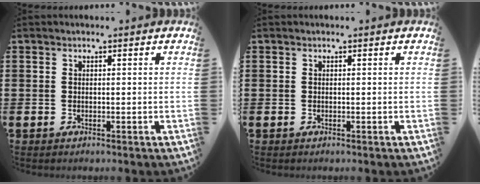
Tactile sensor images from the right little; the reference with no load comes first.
{"total": 0.0}